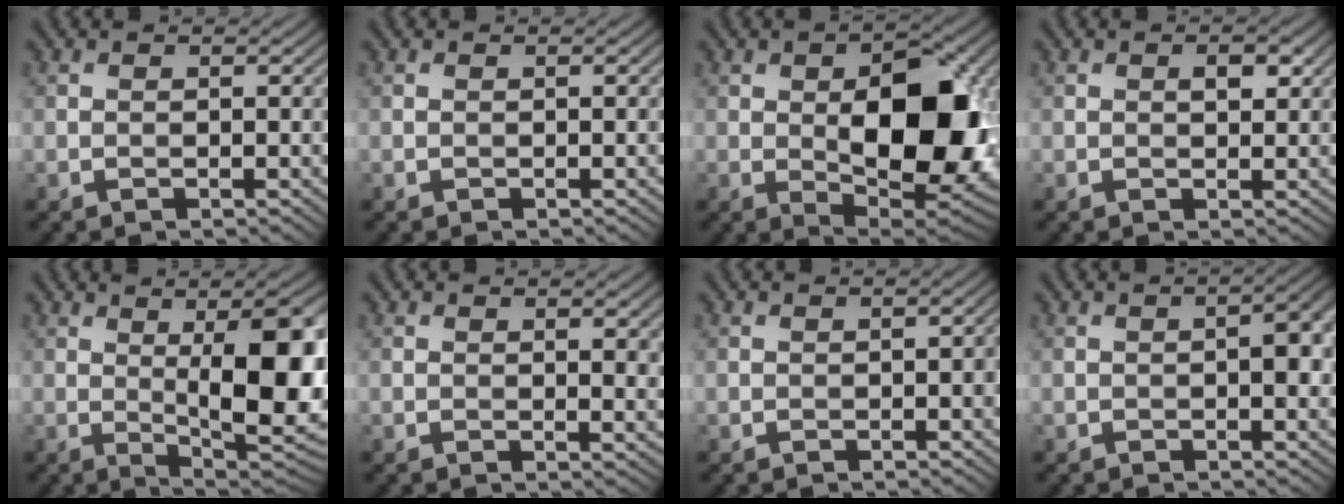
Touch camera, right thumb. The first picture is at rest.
{"total": 0.0}
{"total": 14.3, "force": [0.1, 7.4, 12.2], "torque": [-0.167, 0.001, 0.004]}
{"total": 1.9, "force": [0.6, 1.0, 1.5], "torque": [-0.020, -0.003, 0.009]}
{"total": 15.1, "force": [1.1, 4.9, 14.3], "torque": [-0.169, 0.012, 0.011]}
{"total": 2.0, "force": [0.7, 0.5, 1.8], "torque": [-0.025, -0.006, 0.014]}
{"total": 1.4, "force": [-0.2, 0.4, 1.3], "torque": [-0.017, 0.003, -0.003]}
{"total": 3.9, "force": [-0.2, 1.3, 3.7], "torque": [-0.052, 0.007, -0.006]}